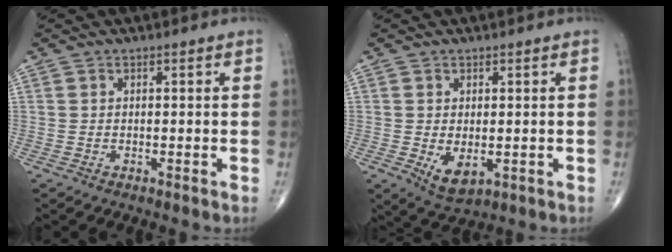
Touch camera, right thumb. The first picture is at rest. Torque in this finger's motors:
{"motor_torque": [-0.45, 0.52, -0.03, -0.06, 0.10]}